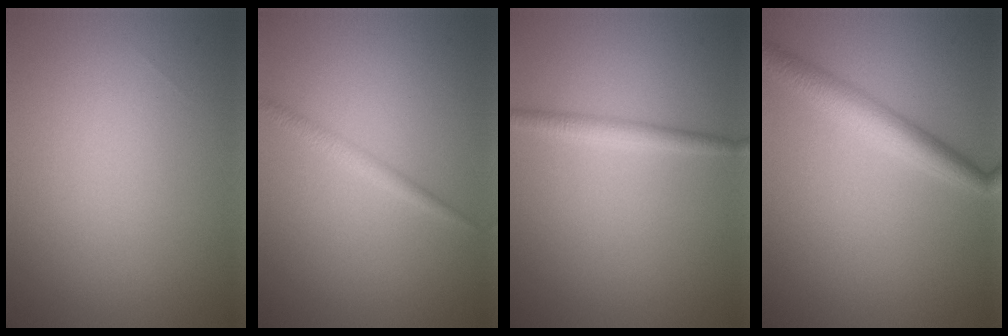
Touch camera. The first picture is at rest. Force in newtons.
{"total": 1.3, "press": 1.3, "slide": 0.0}
{"total": 1.7, "press": 1.7, "slide": 0.1}
{"total": 3.6, "press": 3.6, "slide": 0.1}